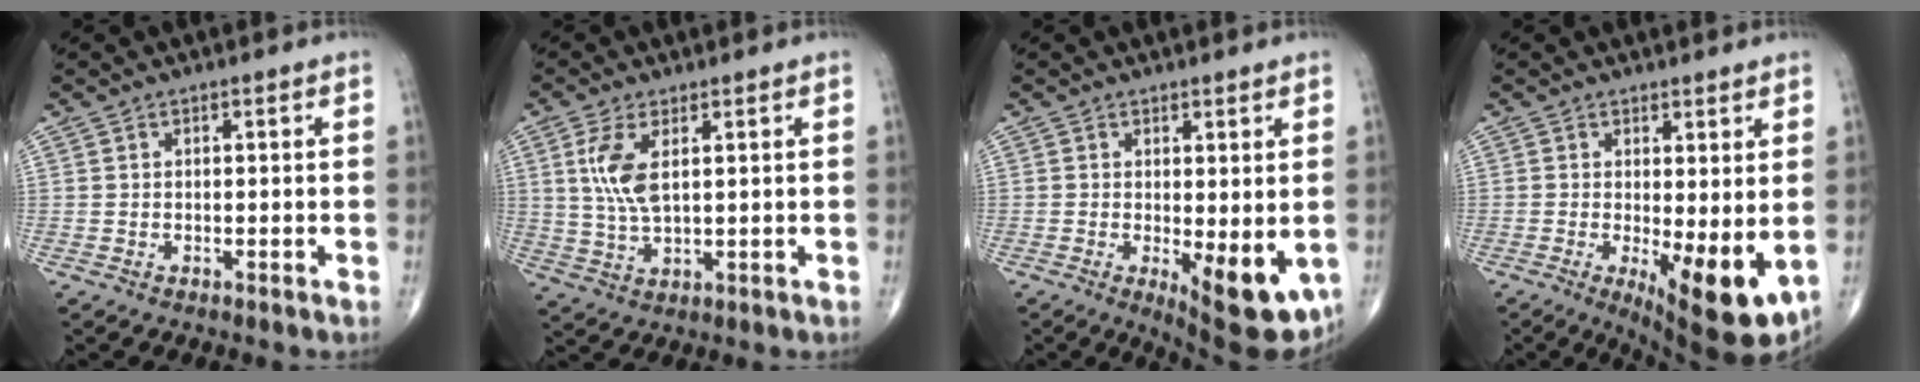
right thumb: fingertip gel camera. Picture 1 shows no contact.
{"total": 7.1, "force": [2.1, 2.9, 6.1], "torque": [-0.136, -0.006, 0.048]}
{"total": 10.3, "force": [-2.0, 3.8, 9.4], "torque": [-0.113, -0.023, -0.014]}
{"total": 10.6, "force": [-1.3, 3.6, 9.9], "torque": [-0.141, -0.027, -0.009]}